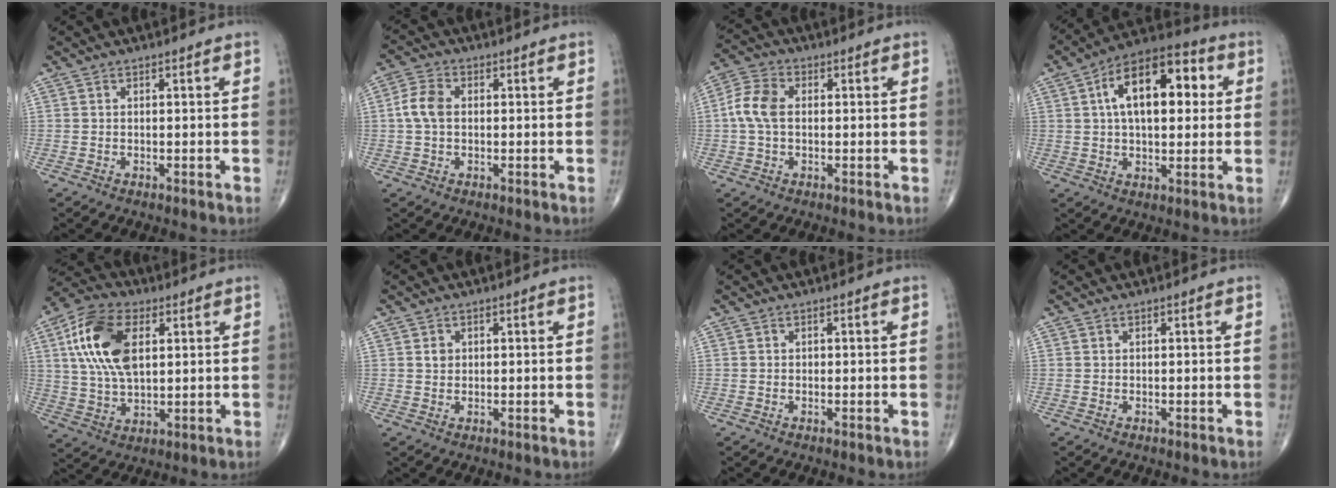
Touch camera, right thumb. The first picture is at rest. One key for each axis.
{"total": 5.1, "fx": 0.3, "fy": 3.4, "fz": 3.8, "tx": -0.083, "ty": 0.013, "tz": -0.002}
{"total": 6.6, "fx": 0.2, "fy": 4.2, "fz": 5.0, "tx": -0.113, "ty": 0.019, "tz": -0.003}
{"total": 17.0, "fx": 3.8, "fy": 8.9, "fz": 14.0, "tx": -0.194, "ty": 0.023, "tz": 0.053}
{"total": 15.5, "fx": 4.2, "fy": 8.6, "fz": 12.2, "tx": -0.231, "ty": 0.000, "tz": 0.077}
{"total": 1.5, "fx": 0.4, "fy": 1.3, "fz": 0.7, "tx": -0.006, "ty": 0.000, "tz": 0.007}
{"total": 0.0}
{"total": 0.0}